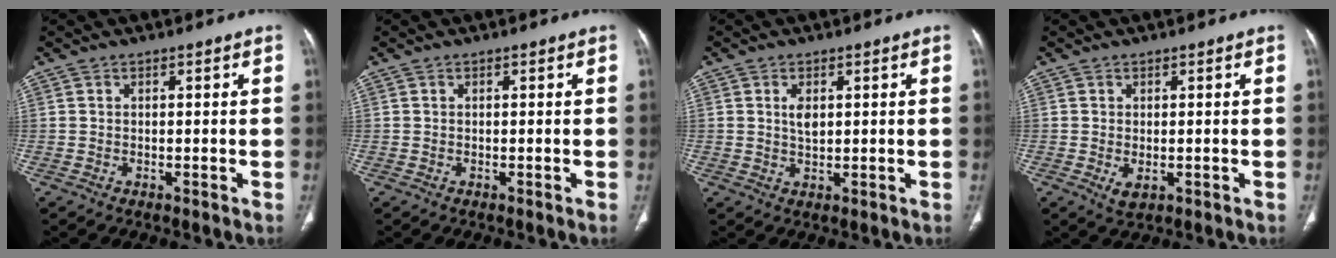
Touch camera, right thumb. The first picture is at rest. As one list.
[{"total": 0.0}, {"total": 3.0, "force": [0.8, 1.7, 2.3], "torque": [-0.036, -0.006, 0.017]}, {"total": 2.3, "force": [-0.5, 1.3, 1.8], "torque": [-0.030, -0.005, 0.000]}]